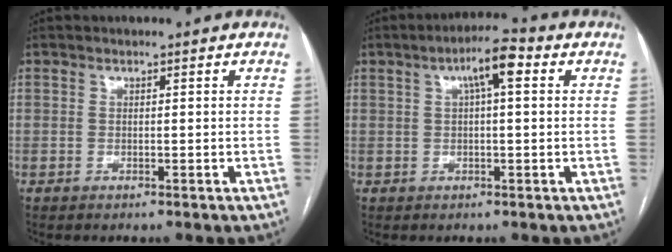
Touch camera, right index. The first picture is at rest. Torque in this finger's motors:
{"motor_torque": [0.54, 0.31, 0.39, 0.10]}